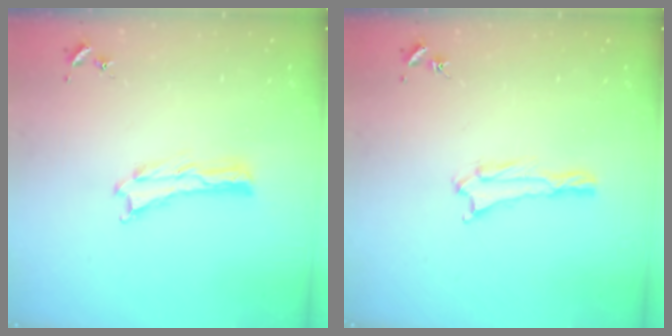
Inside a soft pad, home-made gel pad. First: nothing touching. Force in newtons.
{"total": 1.0, "press": 1.0, "slide": 0.1}